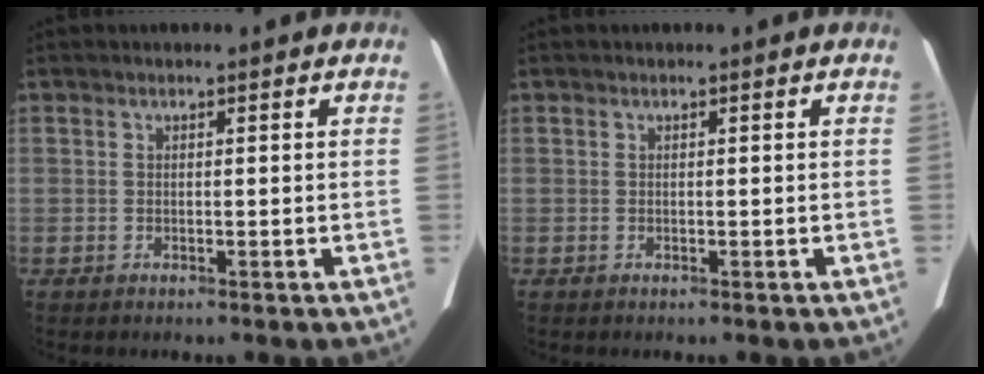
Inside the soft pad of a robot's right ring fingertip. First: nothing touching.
{"total": 0.0}